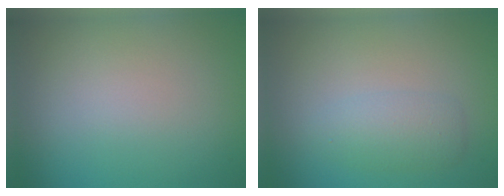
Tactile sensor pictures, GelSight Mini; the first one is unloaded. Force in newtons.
{"total": 2.3, "press": 2.2, "slide": 0.2}